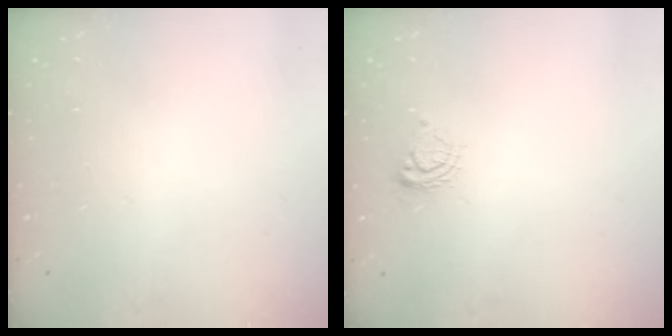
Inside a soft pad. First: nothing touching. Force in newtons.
{"total": 5.6, "press": 5.6, "slide": 0.6}